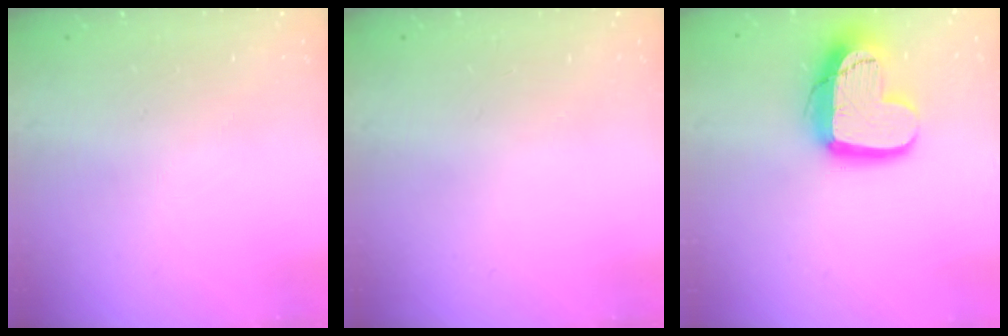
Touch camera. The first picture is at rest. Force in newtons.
{"total": 0.0}
{"total": 16.2, "press": 16.1, "slide": 1.3}